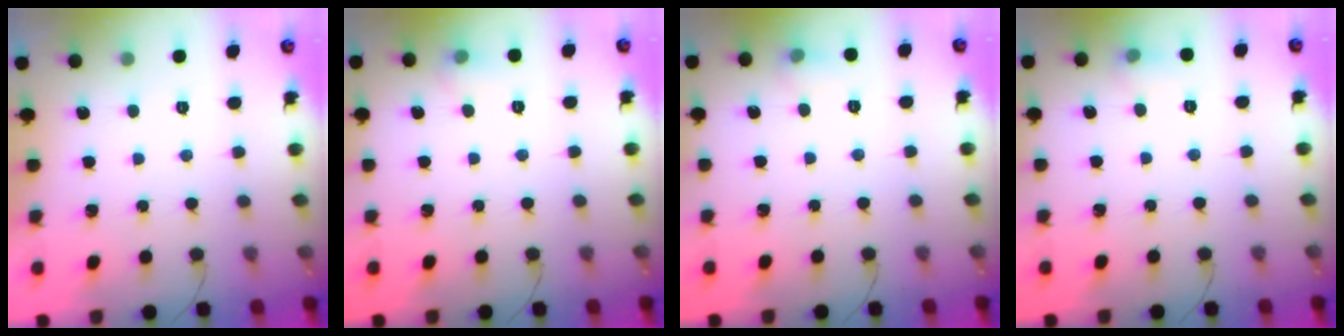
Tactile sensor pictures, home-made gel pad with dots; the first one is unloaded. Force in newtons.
{"total": 5.2, "press": 4.9, "slide": 1.5}
{"total": 5.5, "press": 4.9, "slide": 2.4}
{"total": 5.5, "press": 4.9, "slide": 2.4}